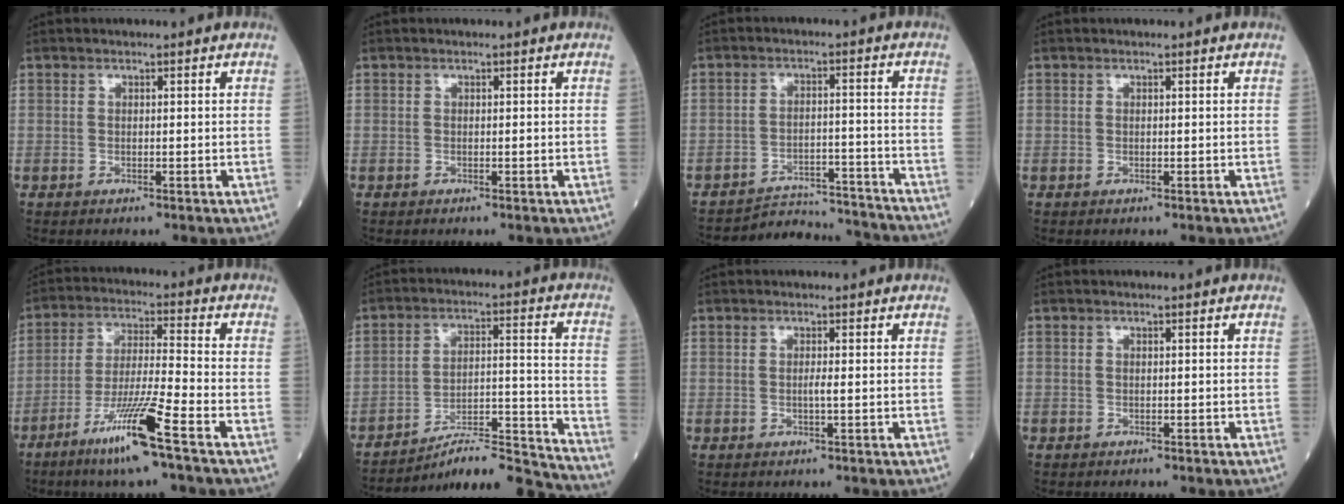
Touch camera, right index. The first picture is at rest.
{"total": 0.0}
{"total": 10.9, "force": [-10.8, 0.9, -0.5], "torque": [0.012, 0.023, -0.150]}
{"total": 0.0}
{"total": 11.3, "force": [-6.6, -0.9, 9.1], "torque": [-0.174, -0.026, -0.124]}
{"total": 16.6, "force": [-16.0, -1.1, 4.3], "torque": [-0.062, 0.029, -0.248]}
{"total": 0.9, "force": [-0.2, -0.2, 0.8], "torque": [-0.016, -0.001, -0.005]}
{"total": 0.8, "force": [-0.6, 0.5, 0.0], "torque": [-0.006, 0.003, -0.012]}